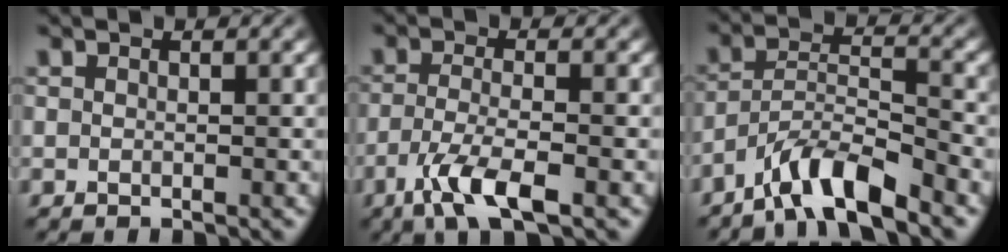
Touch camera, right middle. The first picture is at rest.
{"total": 4.6, "force": [-2.5, 1.0, 3.7], "torque": [-0.074, -0.002, -0.052]}
{"total": 6.0, "force": [-4.8, 1.0, 3.5], "torque": [-0.060, 0.003, -0.093]}